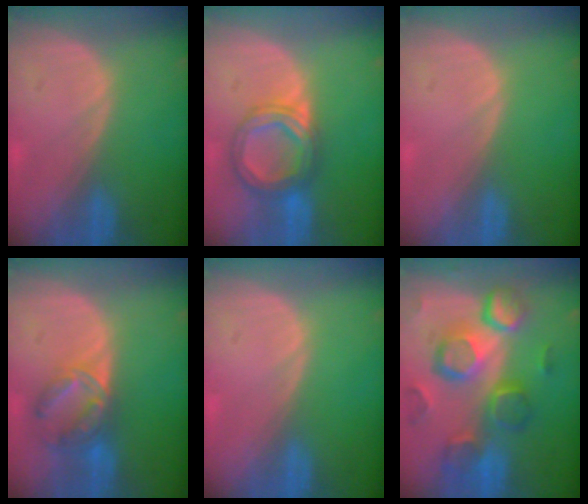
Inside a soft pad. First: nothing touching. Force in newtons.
{"total": 6.9, "press": 6.8, "slide": 0.5}
{"total": 0.0}
{"total": 7.3, "press": 6.0, "slide": 4.0}
{"total": 0.0}
{"total": 12.1, "press": 10.5, "slide": 6.0}